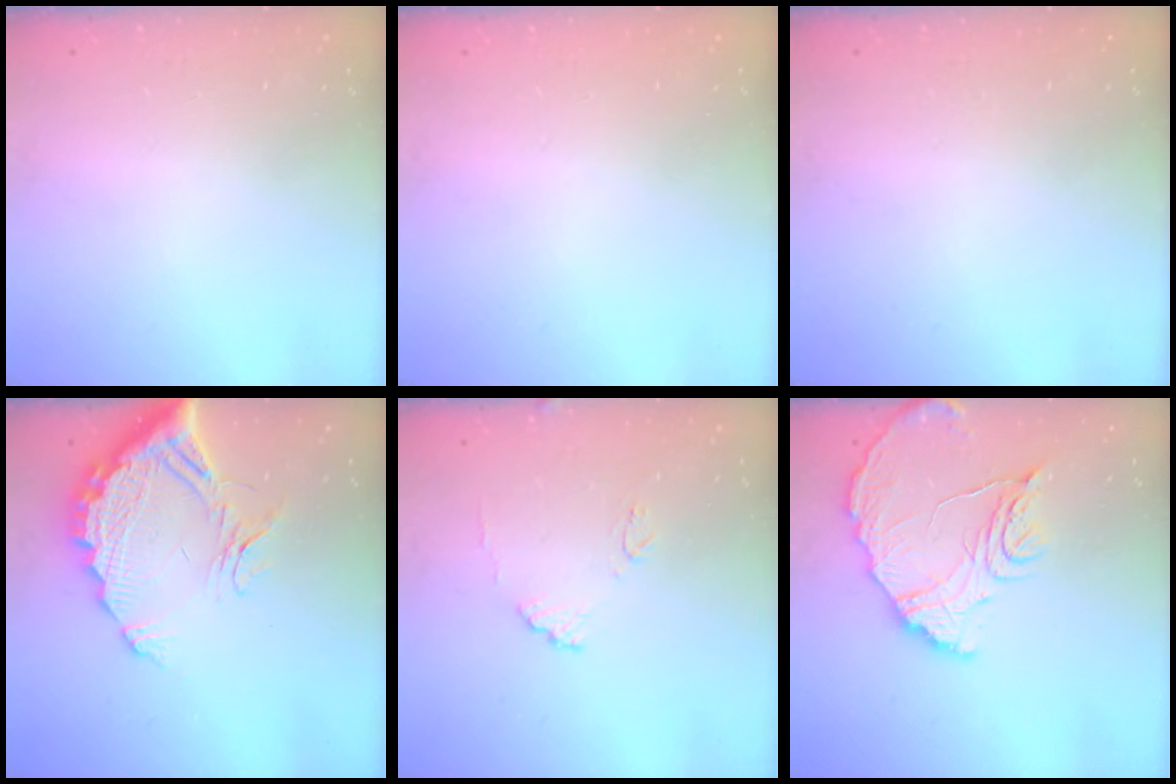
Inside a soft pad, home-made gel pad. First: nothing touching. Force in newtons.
{"total": 0.0}
{"total": 0.0}
{"total": 16.1, "press": 16.0, "slide": 1.5}
{"total": 8.7, "press": 8.7, "slide": 0.6}
{"total": 14.0, "press": 14.0, "slide": 0.5}